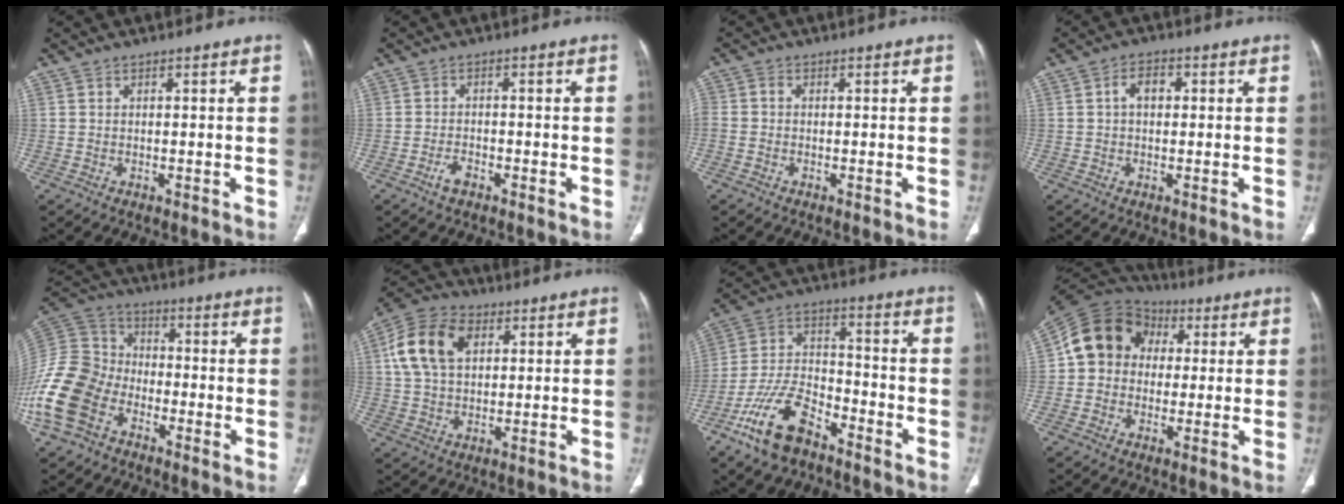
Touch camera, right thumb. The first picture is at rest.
{"total": 2.4, "force": [-1.5, 1.1, 1.5], "torque": [-0.029, 0.008, -0.029]}
{"total": 1.8, "force": [-0.5, 1.2, 1.3], "torque": [-0.033, 0.005, -0.016]}
{"total": 3.8, "force": [0.5, 2.5, 2.8], "torque": [-0.043, 0.013, 0.005]}
{"total": 18.0, "force": [-7.9, 13.1, 9.5], "torque": [-0.214, 0.051, -0.156]}
{"total": 12.7, "force": [3.7, 8.5, 8.8], "torque": [-0.158, 0.015, 0.063]}
{"total": 13.5, "force": [-8.6, 6.5, 8.1], "torque": [-0.156, 0.052, -0.169]}
{"total": 12.7, "force": [1.5, 11.0, 6.2], "torque": [-0.091, 0.029, 0.014]}